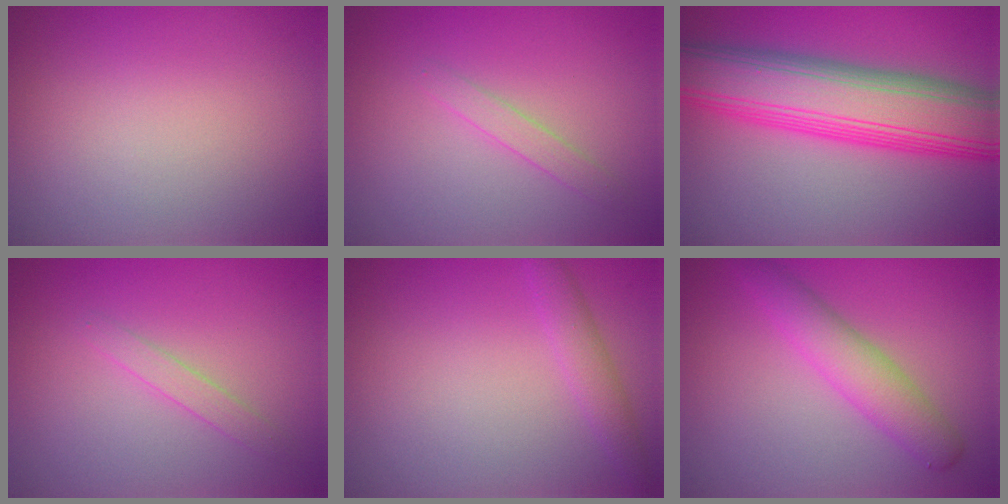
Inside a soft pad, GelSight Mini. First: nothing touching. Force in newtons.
{"total": 1.4, "press": 1.4, "slide": 0.1}
{"total": 11.4, "press": 11.4, "slide": 0.3}
{"total": 1.4, "press": 1.4, "slide": 0.1}
{"total": 1.8, "press": 1.8, "slide": 0.2}
{"total": 3.9, "press": 3.9, "slide": 0.1}